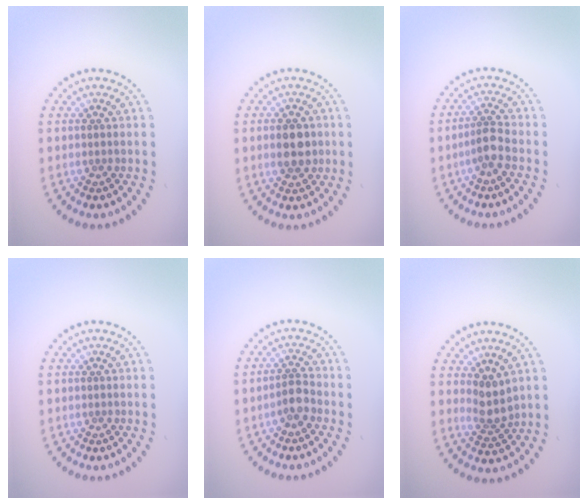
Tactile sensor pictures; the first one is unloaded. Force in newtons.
{"total": 2.9, "press": 2.9, "slide": 0.1}
{"total": 2.0, "press": 1.7, "slide": 1.1}
{"total": 0.0}
{"total": 1.9, "press": 1.5, "slide": 1.1}
{"total": 2.5, "press": 2.0, "slide": 1.4}